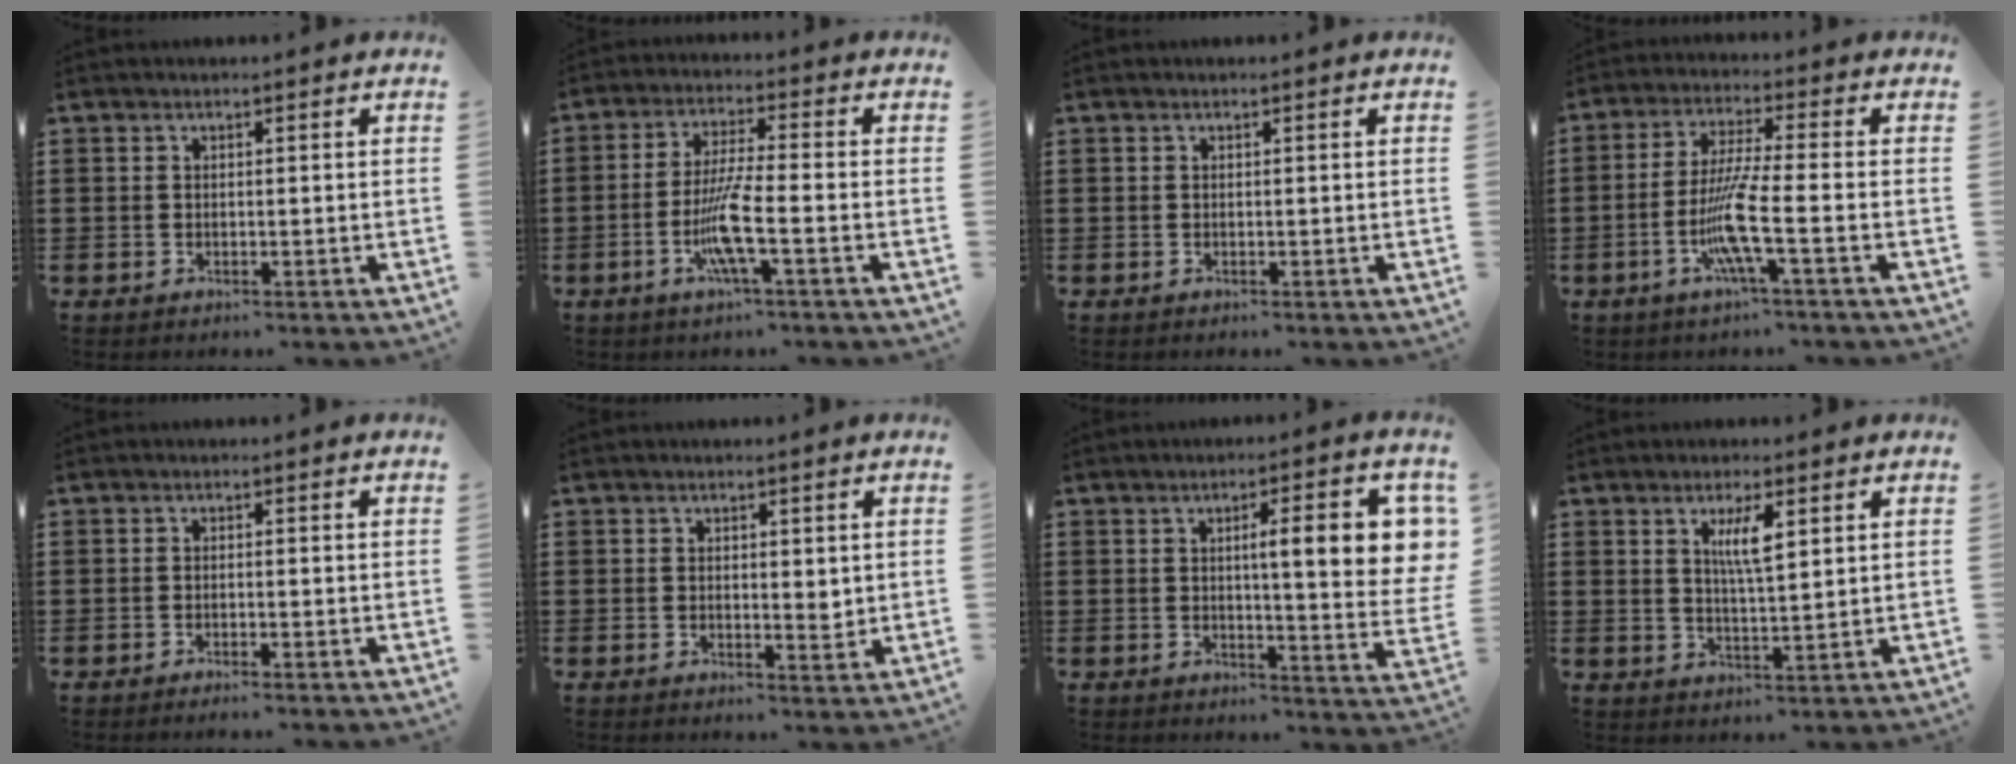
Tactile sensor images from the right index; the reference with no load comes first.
{"total": 7.6, "force": [-2.7, 0.3, 7.1], "torque": [-0.151, -0.018, -0.057]}
{"total": 0.0}
{"total": 8.3, "force": [-2.8, 0.0, 7.8], "torque": [-0.164, -0.018, -0.060]}
{"total": 0.8, "force": [-0.6, 0.0, 0.5], "torque": [-0.009, -0.002, -0.012]}
{"total": 2.0, "force": [0.5, 1.2, 1.6], "torque": [-0.015, -0.001, 0.004]}
{"total": 10.6, "force": [2.6, 2.1, 10.0], "torque": [-0.146, -0.007, 0.034]}
{"total": 4.6, "force": [1.9, 1.1, 4.0], "torque": [-0.077, 0.004, 0.029]}